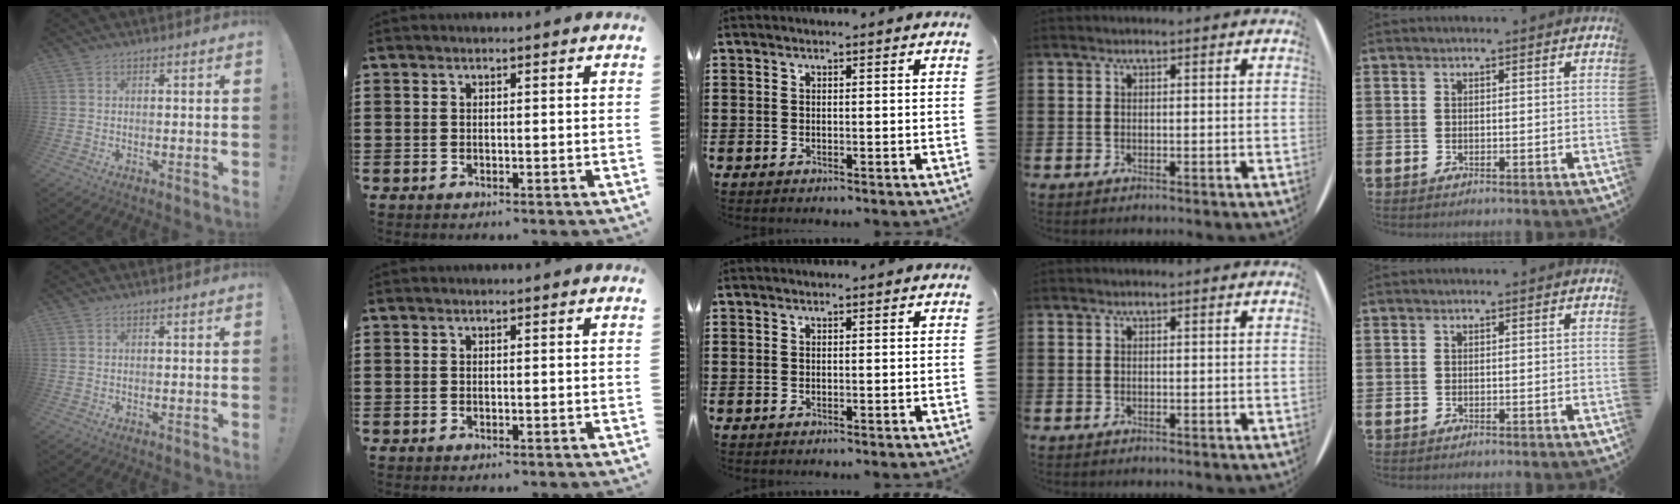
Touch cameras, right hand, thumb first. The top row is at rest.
{}